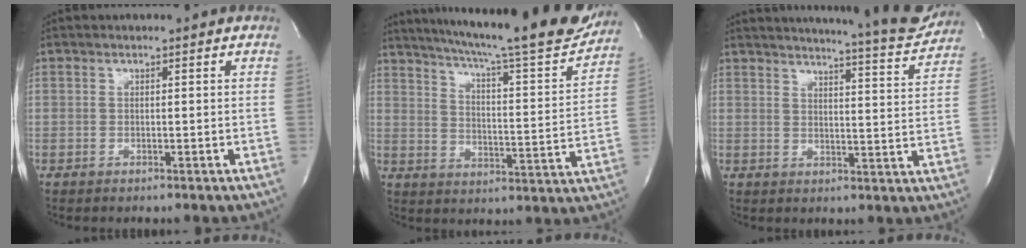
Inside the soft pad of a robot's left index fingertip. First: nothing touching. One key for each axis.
{"total": 25.2, "fx": 22.1, "fy": 2.1, "fz": 11.9, "tx": -0.193, "ty": -0.046, "tz": 0.288}
{"total": 16.7, "fx": 15.8, "fy": 0.9, "fz": 5.5, "tx": -0.079, "ty": -0.058, "tz": 0.182}